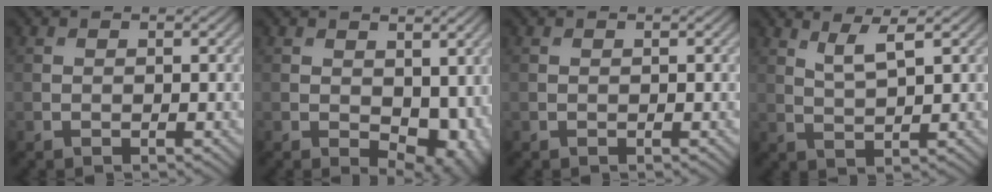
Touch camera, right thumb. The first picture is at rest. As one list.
[{"total": 8.0, "force": [-0.3, 5.1, 6.2], "torque": [-0.081, -0.029, 0.019]}, {"total": 0.0}, {"total": 3.2, "force": [2.0, 0.3, 2.4], "torque": [-0.055, 0.000, 0.046]}]